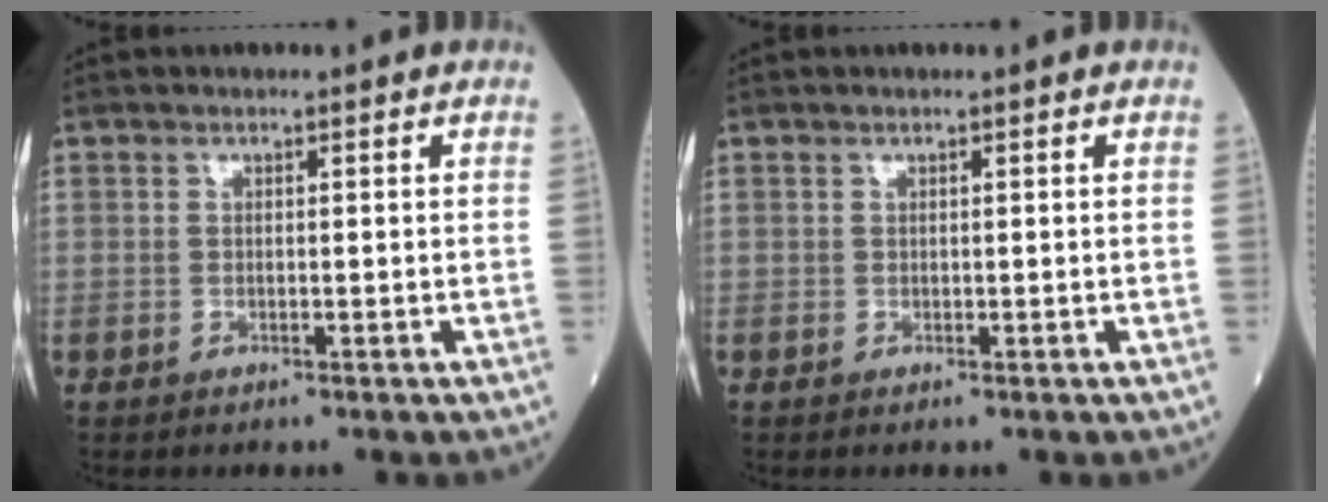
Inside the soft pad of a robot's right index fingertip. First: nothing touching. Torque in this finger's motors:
{"motor_torque": [0.00, 0.00, 0.00, 0.00]}